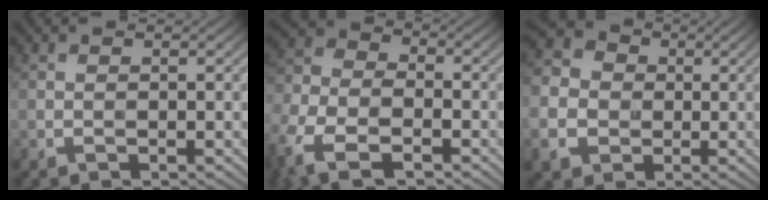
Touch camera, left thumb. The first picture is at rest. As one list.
[{"total": 11.3, "force": [-6.2, 6.5, 6.9], "torque": [-0.183, -0.026, -0.130]}, {"total": 7.7, "force": [-1.4, 6.7, 3.6], "torque": [-0.116, -0.018, -0.032]}]